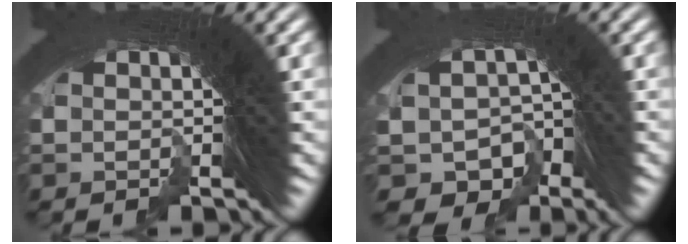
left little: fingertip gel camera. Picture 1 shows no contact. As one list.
[{"total": 9.4, "force": [-5.6, 7.5, 1.2], "torque": [-0.074, -0.070, -0.074]}]